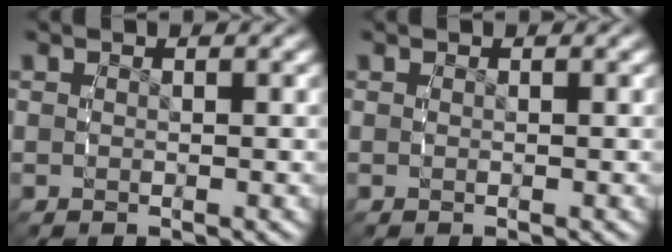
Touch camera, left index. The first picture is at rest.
{"total": 0.0}